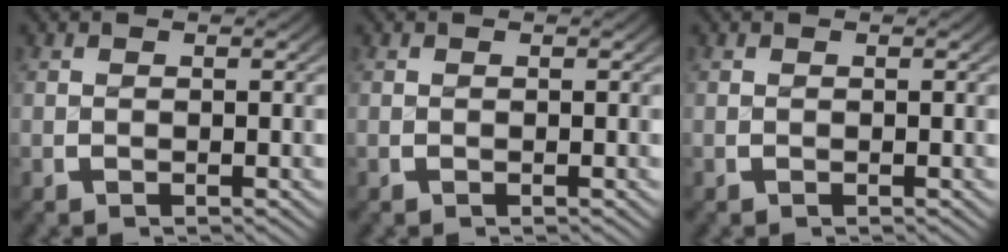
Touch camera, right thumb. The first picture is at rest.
{"total": 0.0}
{"total": 0.0}